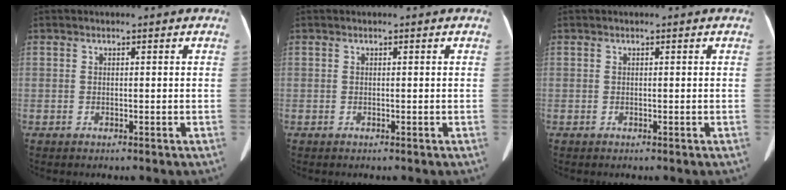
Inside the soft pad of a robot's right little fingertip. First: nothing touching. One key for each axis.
{"total": 0.0}
{"total": 0.0}